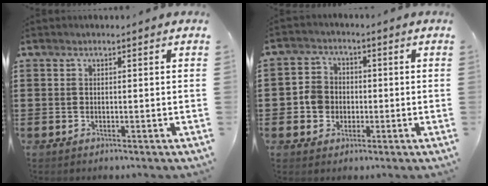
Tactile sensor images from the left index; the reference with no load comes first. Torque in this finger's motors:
{"motor_torque": [1.07, 1.07, 0.27, 0.02]}